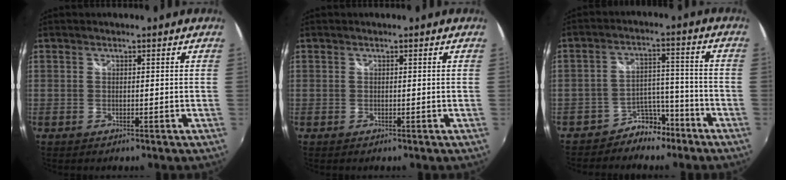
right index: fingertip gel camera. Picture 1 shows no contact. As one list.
[{"total": 0.0}, {"total": 6.9, "force": [-5.4, 4.0, 1.6], "torque": [-0.027, 0.029, -0.084]}]